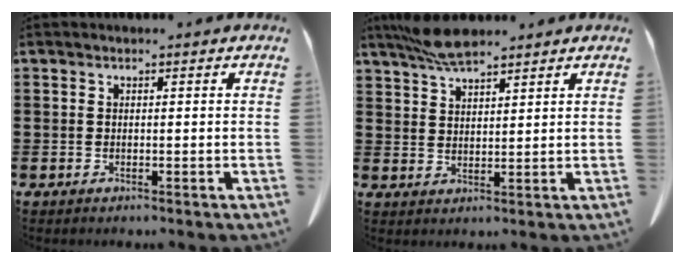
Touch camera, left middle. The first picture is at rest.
{"total": 5.4, "force": [4.6, 1.3, 2.5], "torque": [-0.062, -0.006, 0.088]}